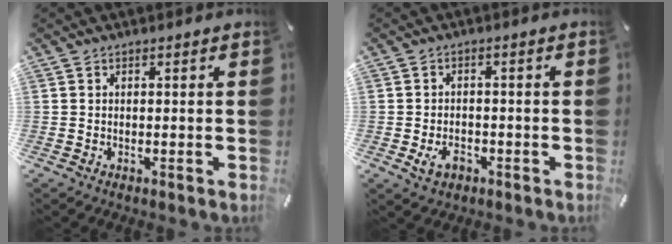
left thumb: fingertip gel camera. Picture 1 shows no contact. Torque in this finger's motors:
{"motor_torque": [0.48, 0.58, 0.02, -0.01, 0.01]}